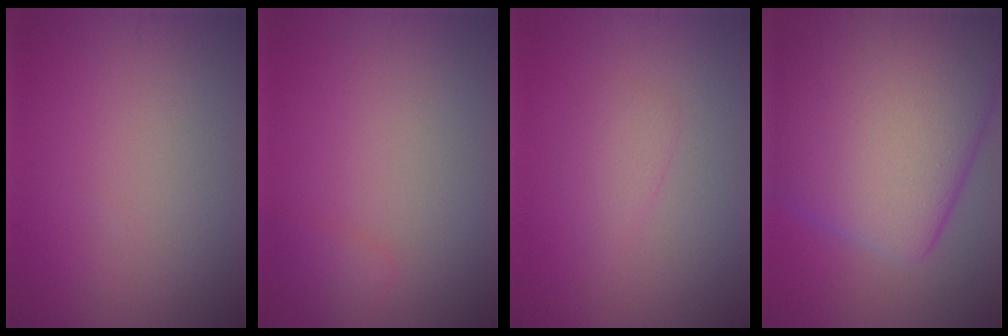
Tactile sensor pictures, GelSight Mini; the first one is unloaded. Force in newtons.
{"total": 1.0, "press": 1.0, "slide": 0.1}
{"total": 1.4, "press": 1.4, "slide": 0.1}
{"total": 16.5, "press": 16.5, "slide": 0.5}